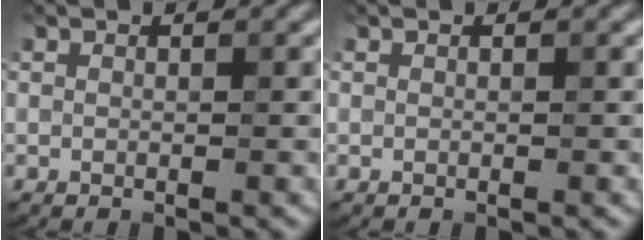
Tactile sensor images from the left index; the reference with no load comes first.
{"total": 0.0}